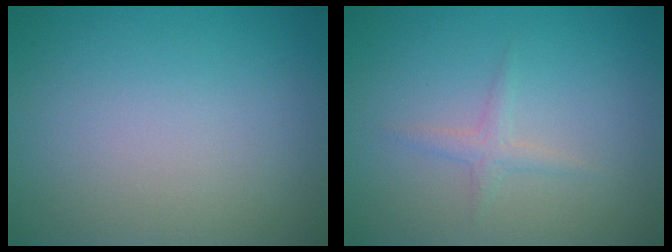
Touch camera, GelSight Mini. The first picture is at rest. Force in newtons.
{"total": 1.2, "press": 1.2, "slide": 0.0}